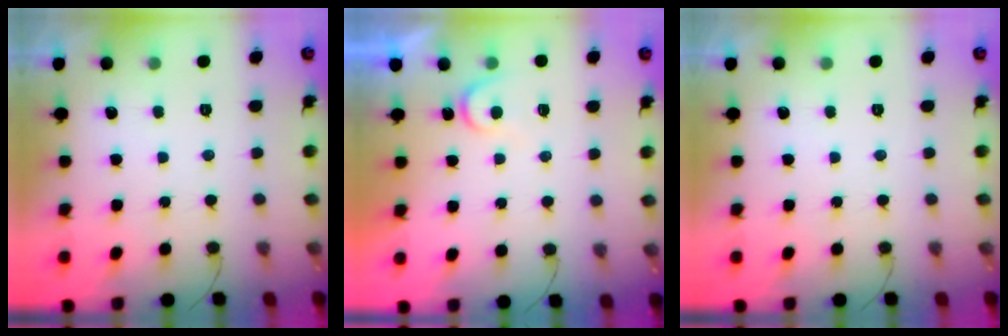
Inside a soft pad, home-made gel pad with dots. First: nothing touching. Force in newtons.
{"total": 4.4, "press": 4.4, "slide": 0.5}
{"total": 0.0}